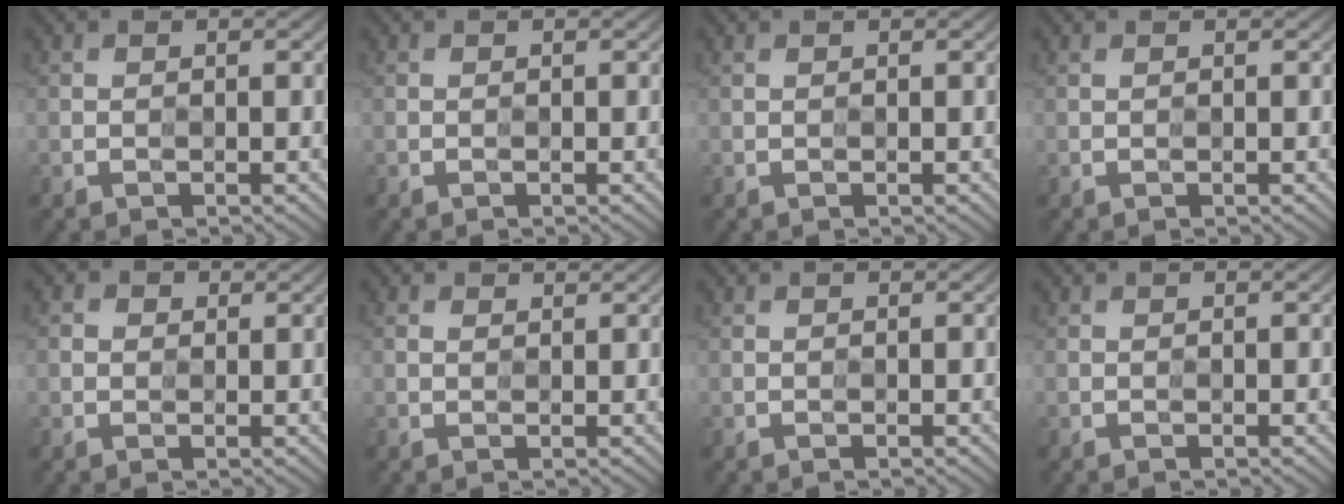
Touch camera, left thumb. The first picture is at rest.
{"total": 0.0}
{"total": 0.0}
{"total": 0.0}
{"total": 1.4, "force": [0.3, 1.3, 0.6], "torque": [-0.012, -0.001, 0.000]}
{"total": 1.3, "force": [0.8, 0.7, 0.7], "torque": [-0.018, 0.003, 0.015]}
{"total": 0.0}
{"total": 0.0}